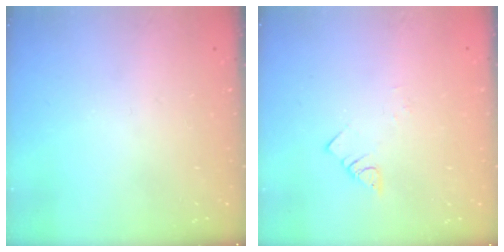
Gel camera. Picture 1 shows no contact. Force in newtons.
{"total": 1.5, "press": 1.5, "slide": 0.3}